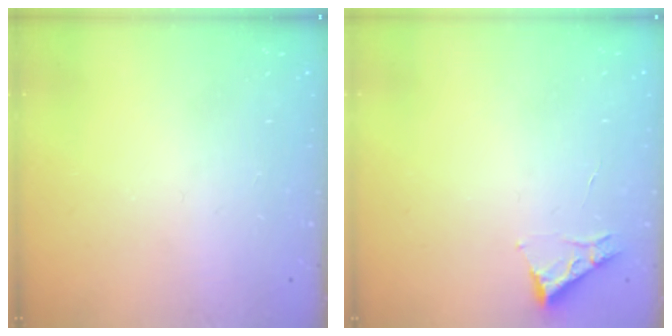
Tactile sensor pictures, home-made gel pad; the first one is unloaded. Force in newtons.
{"total": 3.3, "press": 3.3, "slide": 0.5}